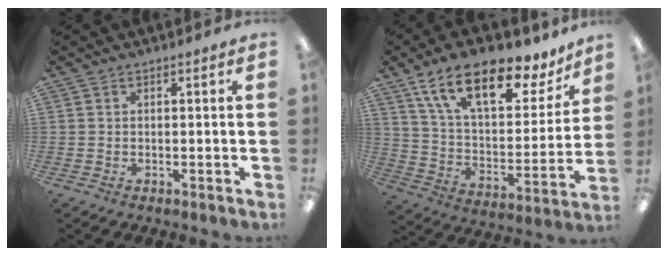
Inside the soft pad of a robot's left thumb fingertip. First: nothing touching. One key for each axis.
{"total": 20.3, "fx": 13.7, "fy": 8.3, "fz": 12.5, "tx": -0.209, "ty": -0.082, "tz": 0.235}